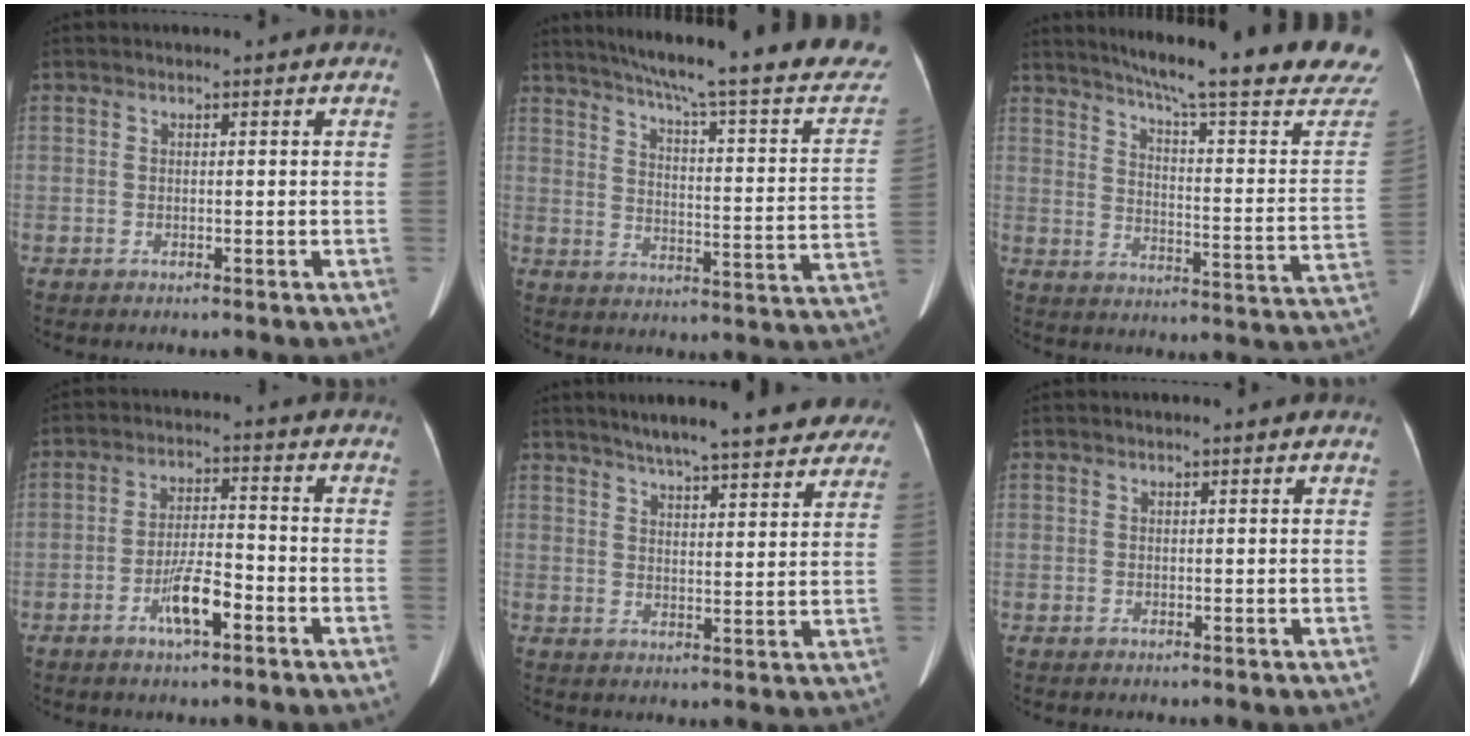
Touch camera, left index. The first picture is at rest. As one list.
[{"total": 28.2, "force": [23.9, 2.4, 14.9], "torque": [-0.216, -0.054, 0.292]}, {"total": 26.2, "force": [22.6, 0.9, 13.2], "torque": [-0.188, -0.076, 0.279]}, {"total": 6.1, "force": [-3.0, 1.3, 5.1], "torque": [-0.102, 0.002, -0.054]}, {"total": 20.7, "force": [17.7, 3.6, 10.1], "torque": [-0.140, 0.013, 0.221]}, {"total": 0.7, "force": [0.6, -0.1, 0.3], "torque": [-0.006, 0.010, 0.013]}]